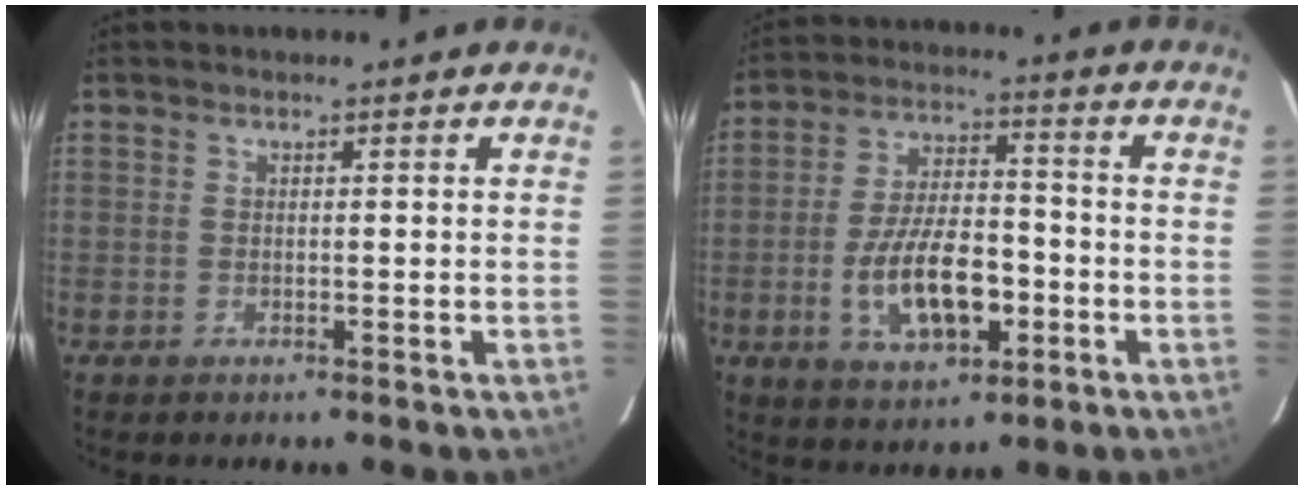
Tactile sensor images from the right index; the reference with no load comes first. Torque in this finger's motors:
{"motor_torque": [1.20, -0.94, 0.72, 0.18]}